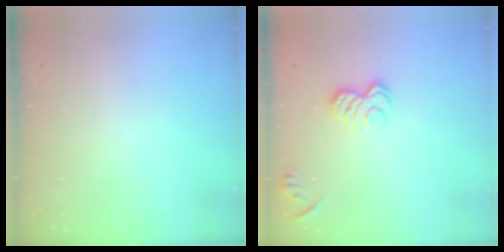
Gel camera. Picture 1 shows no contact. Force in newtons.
{"total": 9.2, "press": 9.1, "slide": 1.2}